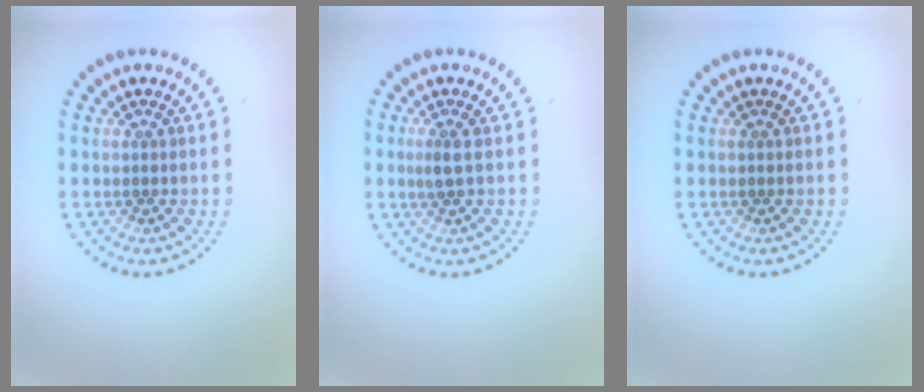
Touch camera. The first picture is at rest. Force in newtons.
{"total": 1.4, "press": 1.2, "slide": 0.6}
{"total": 0.0}